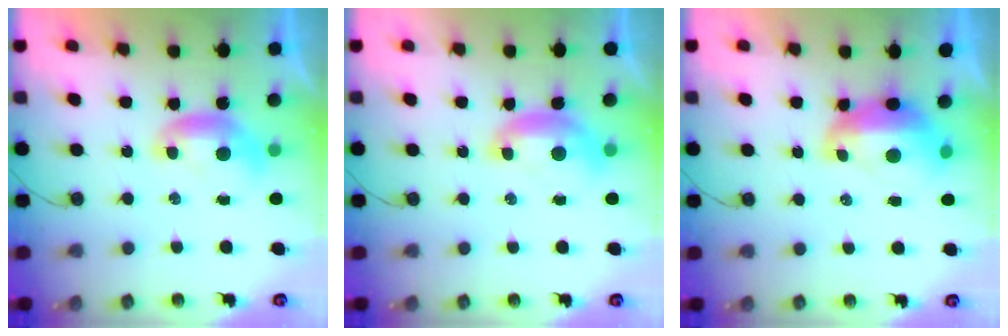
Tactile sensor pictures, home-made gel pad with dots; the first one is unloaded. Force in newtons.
{"total": 1.5, "press": 1.4, "slide": 0.6}
{"total": 3.8, "press": 3.7, "slide": 0.8}